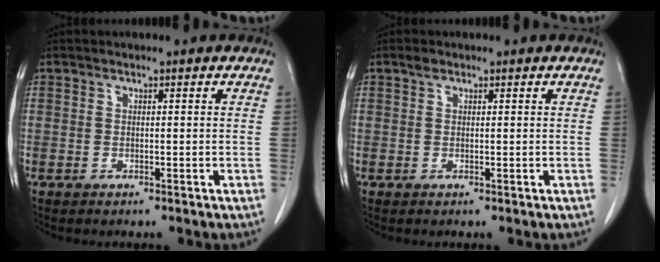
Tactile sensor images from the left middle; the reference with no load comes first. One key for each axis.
{"total": 0.8, "fx": 0.6, "fy": 0.4, "fz": 0.4, "tx": -0.009, "ty": 0.004, "tz": 0.011}